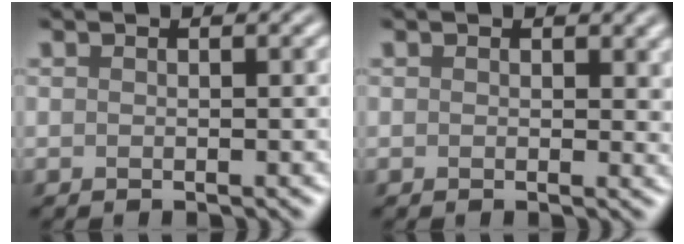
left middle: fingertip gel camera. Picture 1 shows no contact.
{"total": 1.4, "force": [0.6, 0.9, 0.9], "torque": [-0.006, -0.003, 0.004]}